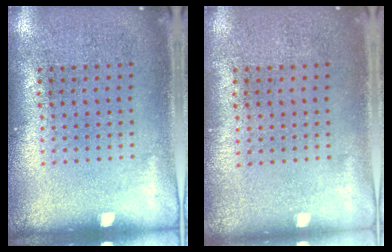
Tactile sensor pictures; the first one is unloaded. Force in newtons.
{"total": 0.0}